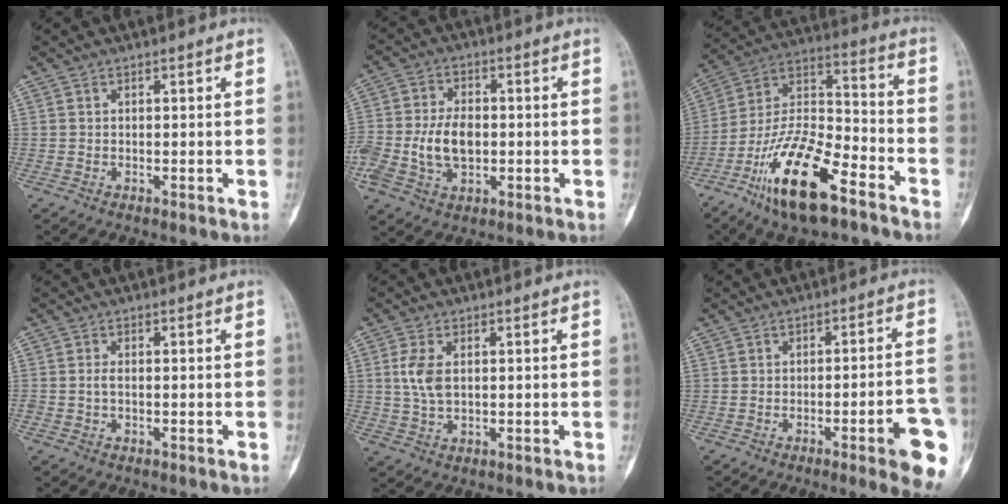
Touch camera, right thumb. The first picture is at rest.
{"total": 10.8, "force": [-1.3, 7.0, 8.1], "torque": [-0.156, 0.012, -0.021]}
{"total": 19.9, "force": [-11.8, 7.2, 14.3], "torque": [-0.267, 0.071, -0.218]}
{"total": 1.2, "force": [-0.2, 0.6, 1.0], "torque": [-0.023, 0.001, -0.004]}
{"total": 5.1, "force": [0.9, 2.8, 4.2], "torque": [-0.095, 0.002, 0.017]}
{"total": 11.6, "force": [-4.8, 1.7, 10.4], "torque": [-0.119, 0.017, -0.058]}